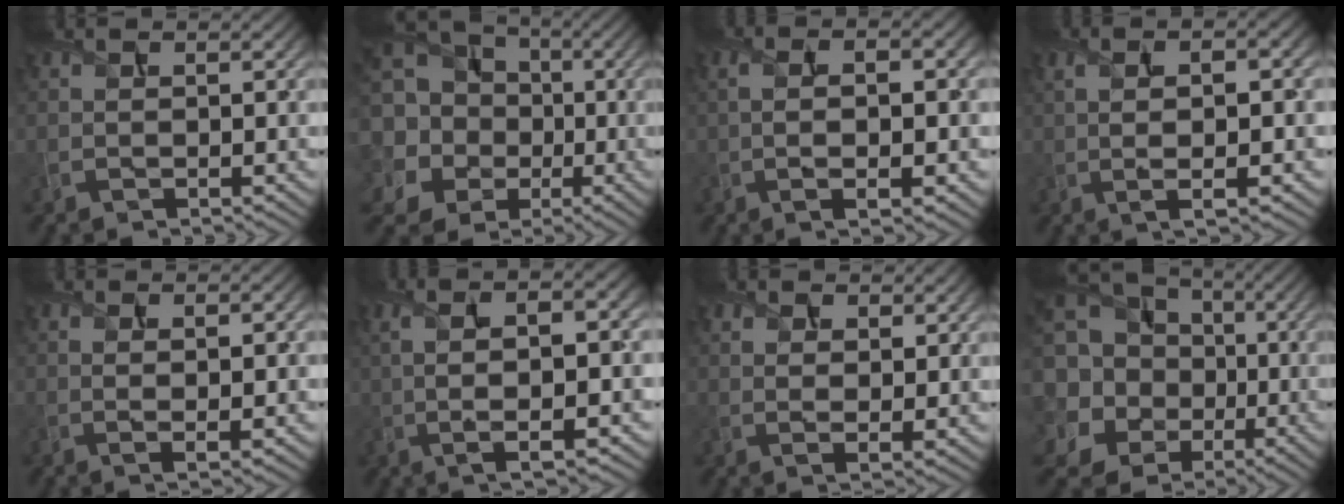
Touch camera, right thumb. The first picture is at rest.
{"total": 18.8, "force": [0.7, 16.7, 8.5], "torque": [-0.271, 0.013, -0.017]}
{"total": 5.2, "force": [-0.4, 1.5, 5.0], "torque": [-0.093, -0.005, -0.002]}
{"total": 5.7, "force": [0.1, 1.5, 5.5], "torque": [-0.097, 0.003, 0.002]}
{"total": 2.6, "force": [0.2, 0.6, 2.5], "torque": [-0.049, -0.003, 0.007]}
{"total": 8.5, "force": [0.1, 2.4, 8.2], "torque": [-0.139, 0.010, 0.001]}
{"total": 3.8, "force": [1.9, 1.9, 2.6], "torque": [-0.054, -0.009, 0.040]}
{"total": 21.1, "force": [0.4, 18.9, 9.4], "torque": [-0.290, 0.008, -0.023]}